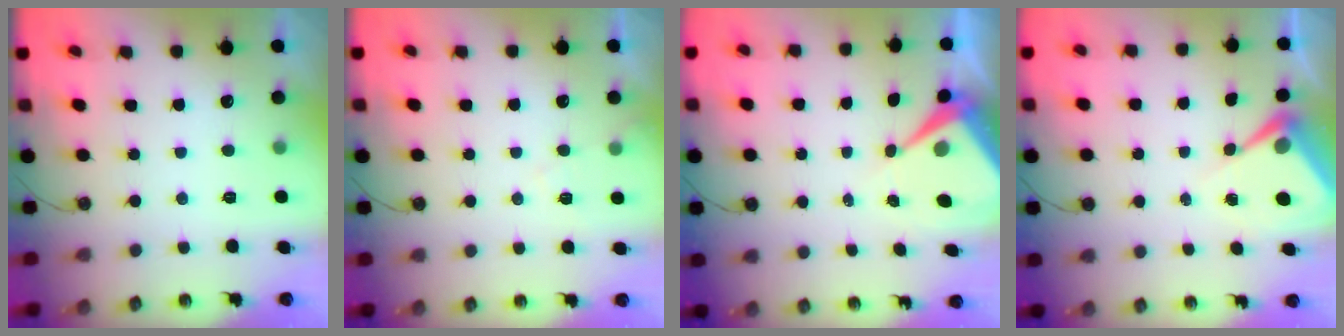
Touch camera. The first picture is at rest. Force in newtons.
{"total": 5.4, "press": 5.3, "slide": 0.8}
{"total": 7.8, "press": 7.7, "slide": 0.5}
{"total": 7.4, "press": 7.4, "slide": 0.4}